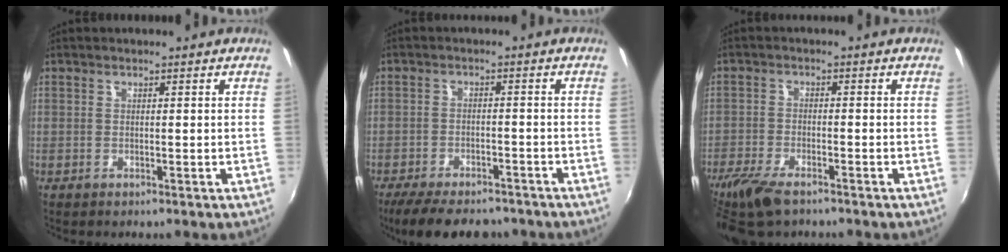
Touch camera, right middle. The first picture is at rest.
{"total": 13.1, "force": [-10.5, 4.5, 6.3], "torque": [-0.135, -0.024, -0.159]}
{"total": 9.0, "force": [-6.9, 2.9, 5.0], "torque": [-0.128, -0.028, -0.132]}